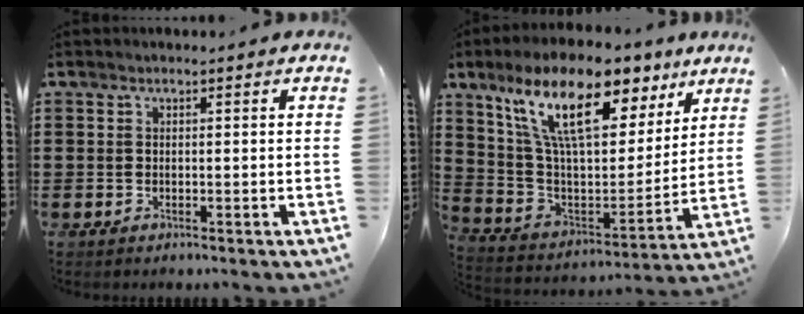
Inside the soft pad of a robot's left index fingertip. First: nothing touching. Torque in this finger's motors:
{"motor_torque": [2.13, 0.00, 1.05, 0.21]}